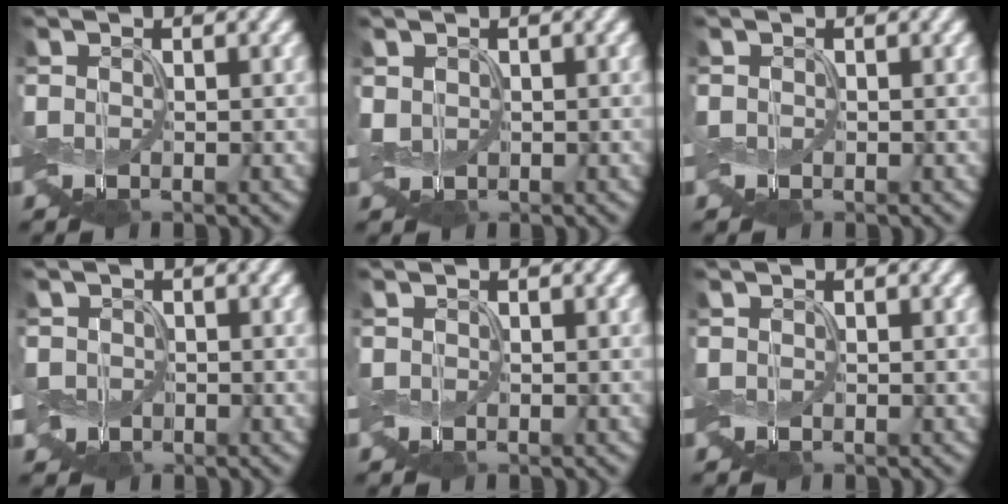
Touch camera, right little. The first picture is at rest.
{"total": 1.2, "force": [0.1, 1.0, 0.6], "torque": [-0.020, 0.004, 0.001]}
{"total": 0.0}
{"total": 1.6, "force": [-0.5, 1.5, 0.3], "torque": [-0.015, -0.001, -0.011]}
{"total": 0.0}
{"total": 0.0}